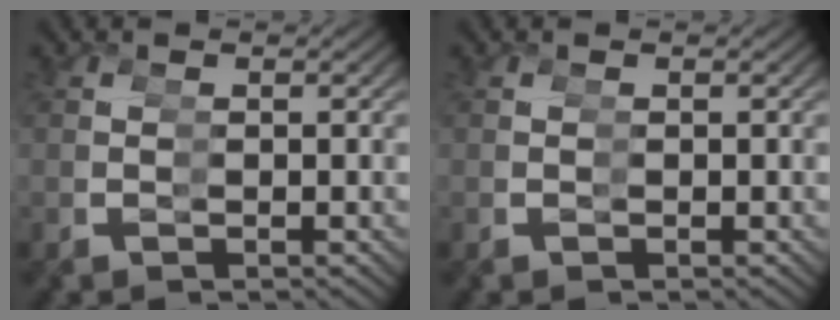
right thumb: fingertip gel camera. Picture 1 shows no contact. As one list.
[{"total": 0.0}]